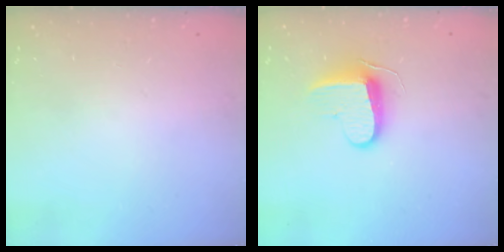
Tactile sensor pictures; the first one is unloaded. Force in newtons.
{"total": 10.4, "press": 10.3, "slide": 0.9}